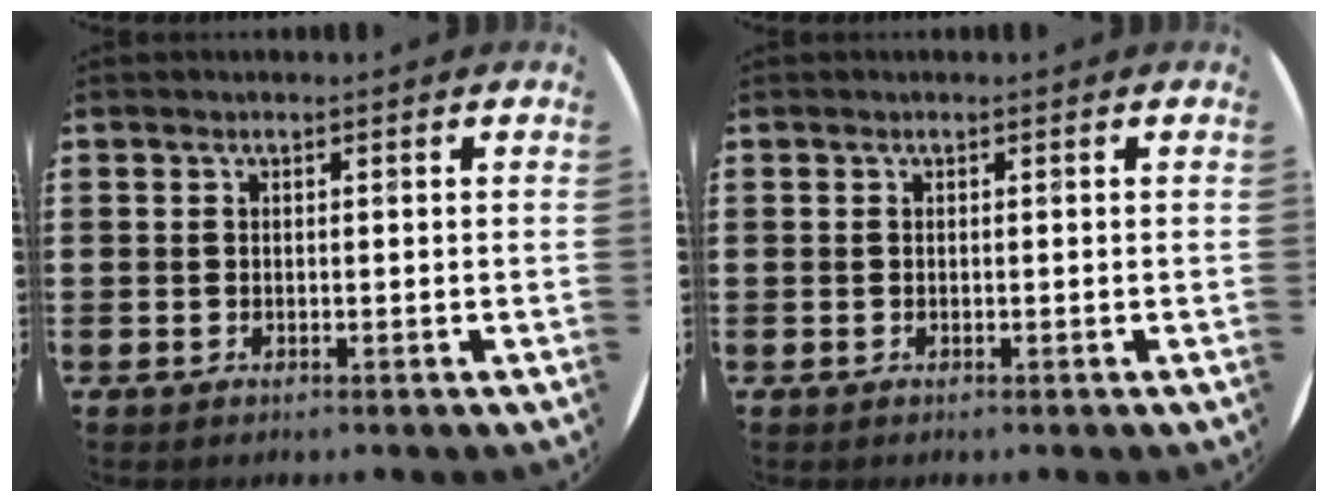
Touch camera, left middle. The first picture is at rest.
{"total": 0.0}